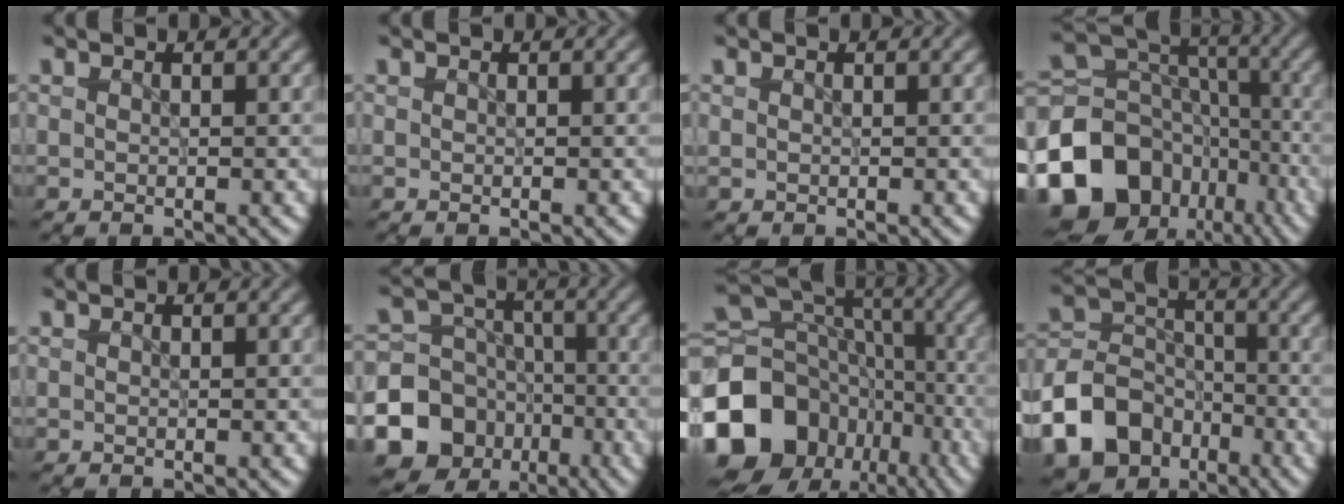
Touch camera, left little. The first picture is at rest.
{"total": 0.0}
{"total": 0.0}
{"total": 16.2, "force": [-7.7, 12.3, 7.3], "torque": [-0.187, -0.008, -0.121]}
{"total": 0.0}
{"total": 14.3, "force": [-6.4, 12.2, 3.7], "torque": [-0.096, -0.042, -0.118]}
{"total": 19.1, "force": [-8.5, 14.9, 8.3], "torque": [-0.202, -0.019, -0.136]}
{"total": 11.6, "force": [-6.2, 8.8, 4.4], "torque": [-0.101, -0.017, -0.127]}